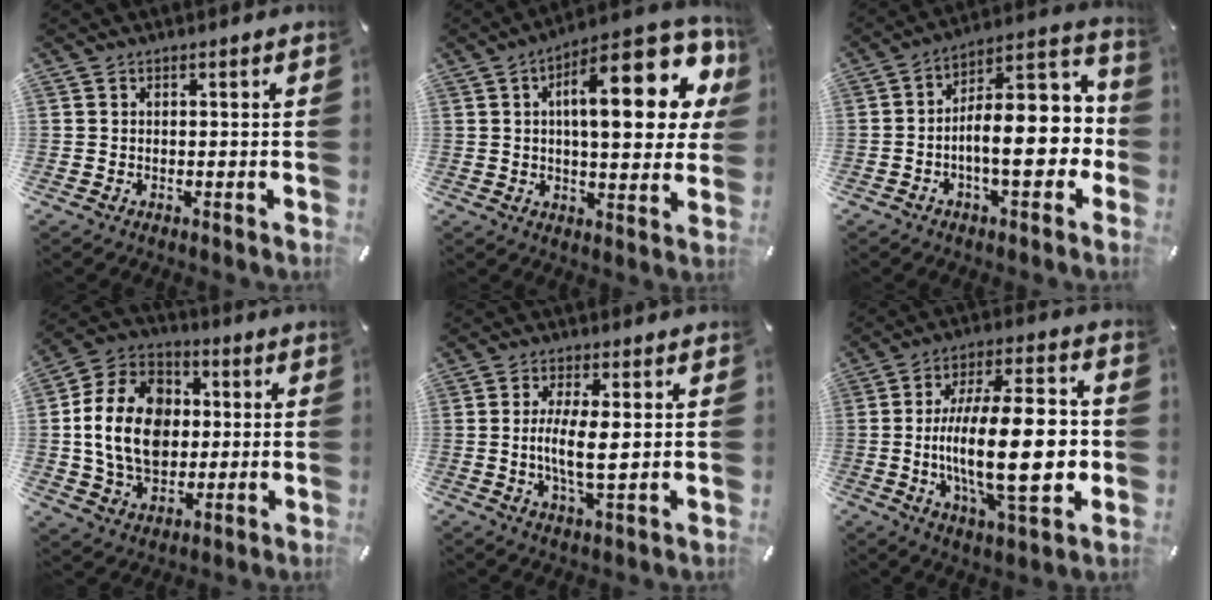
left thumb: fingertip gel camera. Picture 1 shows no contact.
{"total": 21.9, "force": [7.2, 8.3, 19.0], "torque": [-0.281, -0.022, 0.106]}
{"total": 16.2, "force": [-2.5, 7.6, 14.1], "torque": [-0.205, -0.009, -0.038]}
{"total": 17.2, "force": [0.2, 13.5, 10.7], "torque": [-0.236, 0.017, 0.004]}
{"total": 8.1, "force": [0.3, 2.1, 7.8], "torque": [-0.147, -0.011, 0.002]}
{"total": 24.5, "force": [-2.3, 8.6, 22.8], "torque": [-0.406, -0.007, -0.036]}